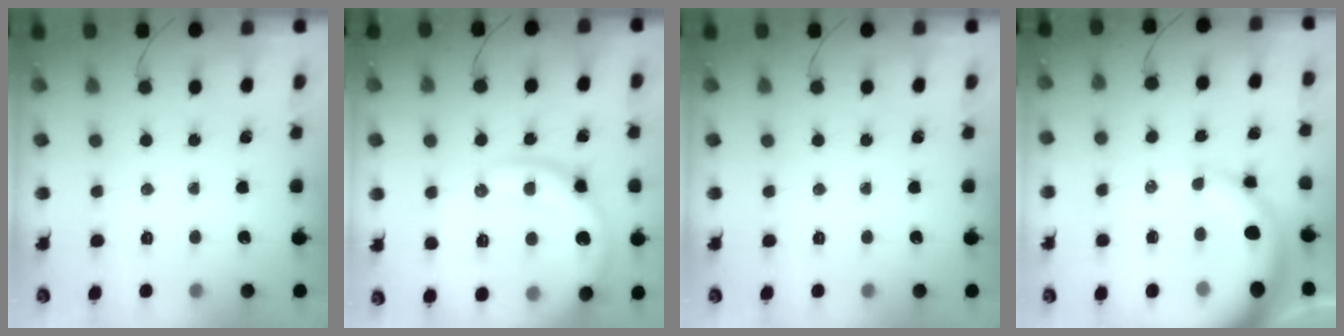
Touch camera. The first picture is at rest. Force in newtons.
{"total": 15.1, "press": 15.0, "slide": 0.9}
{"total": 0.0}
{"total": 13.5, "press": 13.4, "slide": 1.5}